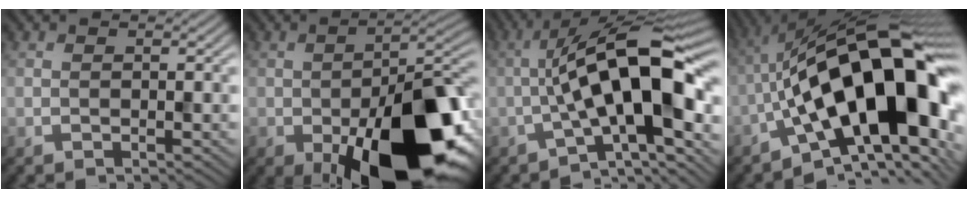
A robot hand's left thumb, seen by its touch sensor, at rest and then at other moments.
{"total": 19.6, "force": [-7.7, 9.4, 15.4], "torque": [-0.227, -0.037, -0.113]}
{"total": 15.4, "force": [-2.4, 5.3, 14.3], "torque": [-0.217, 0.024, -0.047]}
{"total": 19.0, "force": [-3.6, 8.1, 16.8], "torque": [-0.251, 0.027, -0.070]}